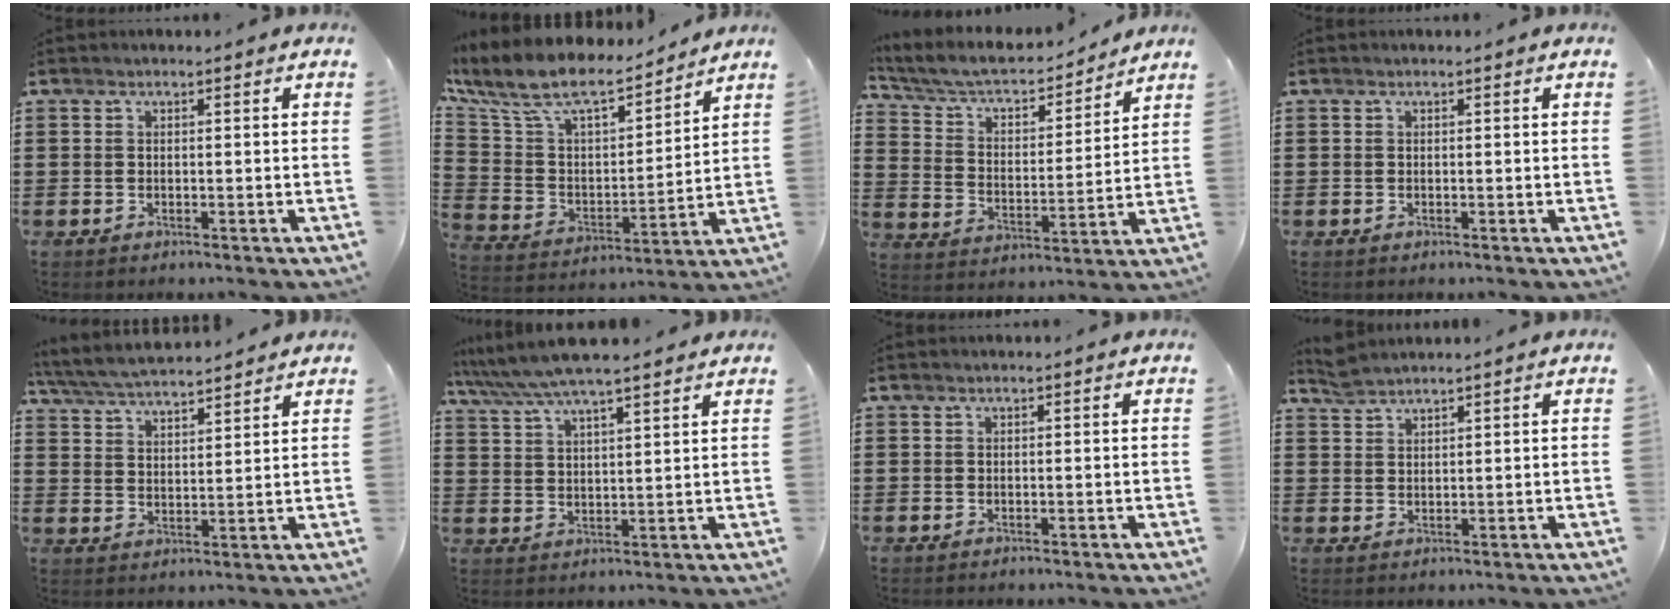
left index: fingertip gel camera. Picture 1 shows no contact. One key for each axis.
{"total": 9.8, "fx": 7.9, "fy": 3.1, "fz": 4.9, "tx": -0.131, "ty": -0.047, "tz": 0.134}
{"total": 6.1, "fx": 5.3, "fy": 1.7, "fz": 2.5, "tx": -0.074, "ty": -0.035, "tz": 0.085}
{"total": 0.0}
{"total": 5.4, "fx": 5.2, "fy": 0.3, "fz": 1.4, "tx": -0.048, "ty": -0.023, "tz": 0.091}
{"total": 6.6, "fx": 5.9, "fy": 0.5, "fz": 3.0, "tx": -0.078, "ty": -0.021, "tz": 0.103}
{"total": 0.0}
{"total": 2.1, "fx": 2.0, "fy": 0.1, "fz": 0.5, "tx": -0.015, "ty": 0.000, "tz": 0.041}